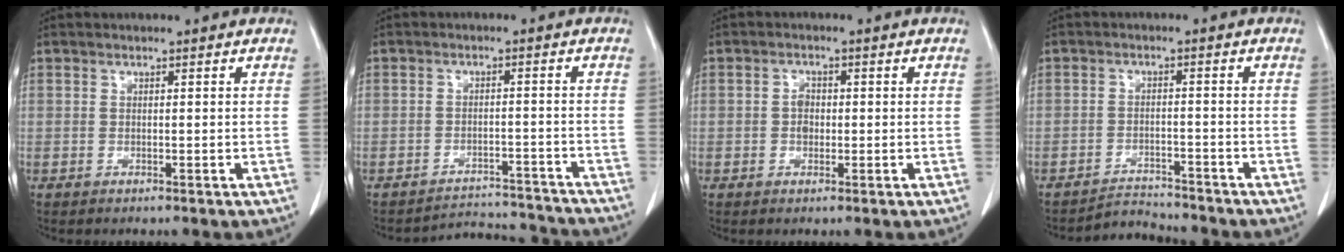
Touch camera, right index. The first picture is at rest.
{"total": 7.5, "force": [-7.3, 1.4, -1.5], "torque": [0.027, 0.026, -0.096]}
{"total": 2.1, "force": [-0.2, 1.5, 1.5], "torque": [-0.024, 0.005, -0.005]}
{"total": 3.8, "force": [-3.7, 0.3, -0.9], "torque": [0.016, -0.004, -0.058]}